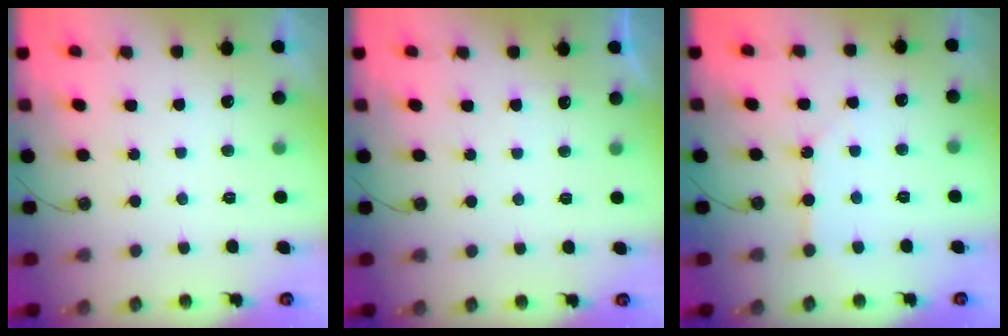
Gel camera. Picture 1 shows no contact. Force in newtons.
{"total": 2.8, "press": 2.8, "slide": 0.5}
{"total": 3.8, "press": 3.8, "slide": 0.3}